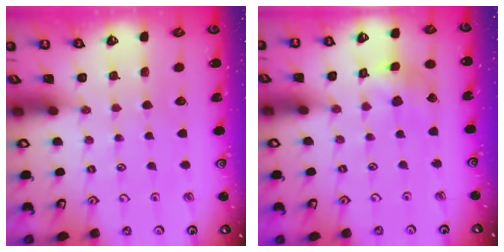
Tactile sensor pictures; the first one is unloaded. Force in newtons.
{"total": 5.8, "press": 5.8, "slide": 0.5}